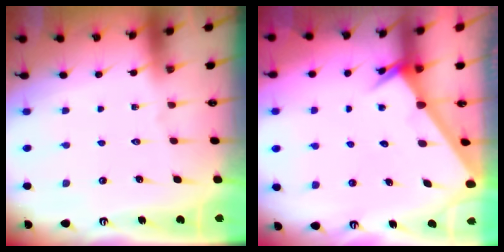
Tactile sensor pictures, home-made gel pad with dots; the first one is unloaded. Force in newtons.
{"total": 2.6, "press": 2.6, "slide": 0.1}